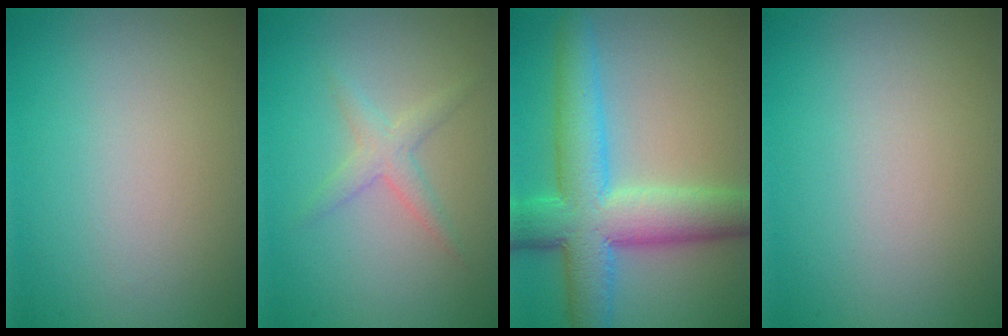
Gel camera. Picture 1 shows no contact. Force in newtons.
{"total": 2.0, "press": 2.0, "slide": 0.1}
{"total": 9.1, "press": 9.1, "slide": 0.2}
{"total": 0.0}